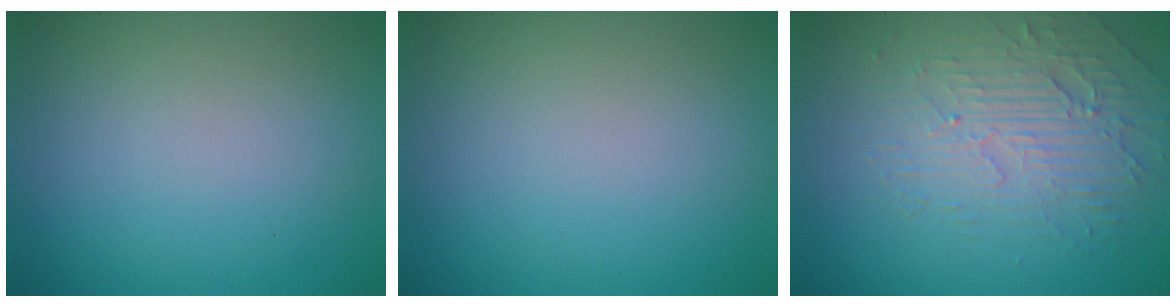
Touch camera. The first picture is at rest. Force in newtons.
{"total": 0.0}
{"total": 3.8, "press": 3.4, "slide": 1.8}